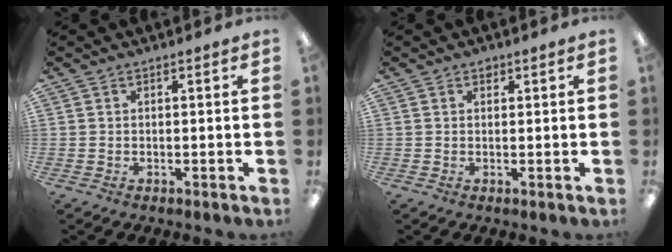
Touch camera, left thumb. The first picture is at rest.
{"total": 0.9, "force": [0.6, 0.6, 0.1], "torque": [0.004, -0.002, 0.009]}